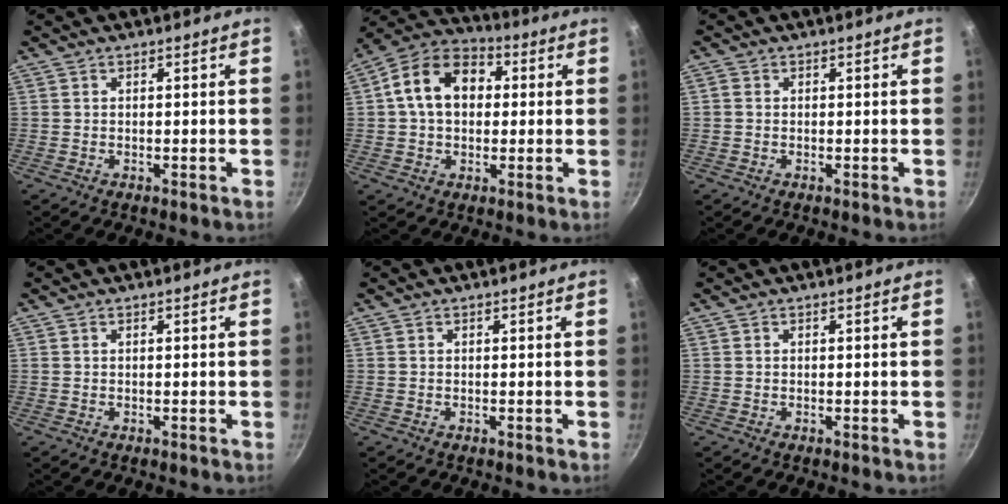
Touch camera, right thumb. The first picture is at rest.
{"total": 13.5, "force": [1.9, 9.9, 9.0], "torque": [-0.118, 0.028, 0.013]}
{"total": 0.7, "force": [-0.1, 0.7, 0.3], "torque": [-0.005, 0.002, -0.003]}
{"total": 0.0}
{"total": 0.0}
{"total": 0.0}